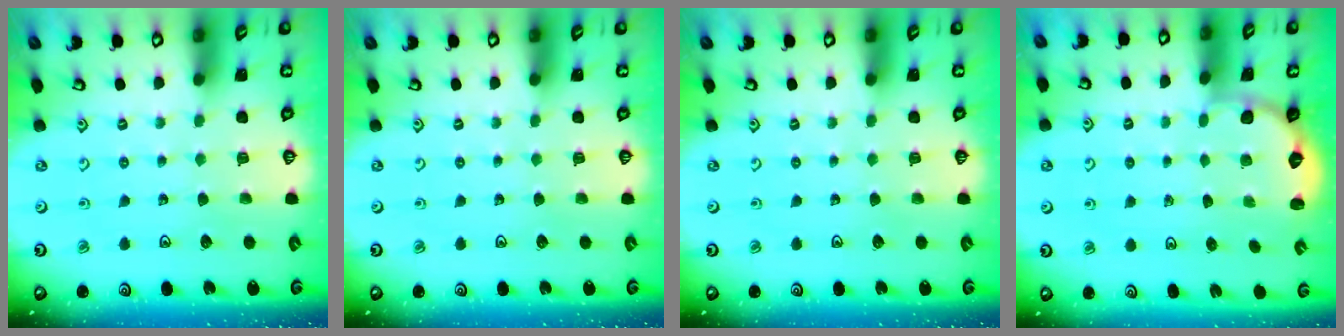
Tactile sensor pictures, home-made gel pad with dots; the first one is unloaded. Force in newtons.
{"total": 0.0}
{"total": 0.0}
{"total": 2.9, "press": 2.6, "slide": 1.2}